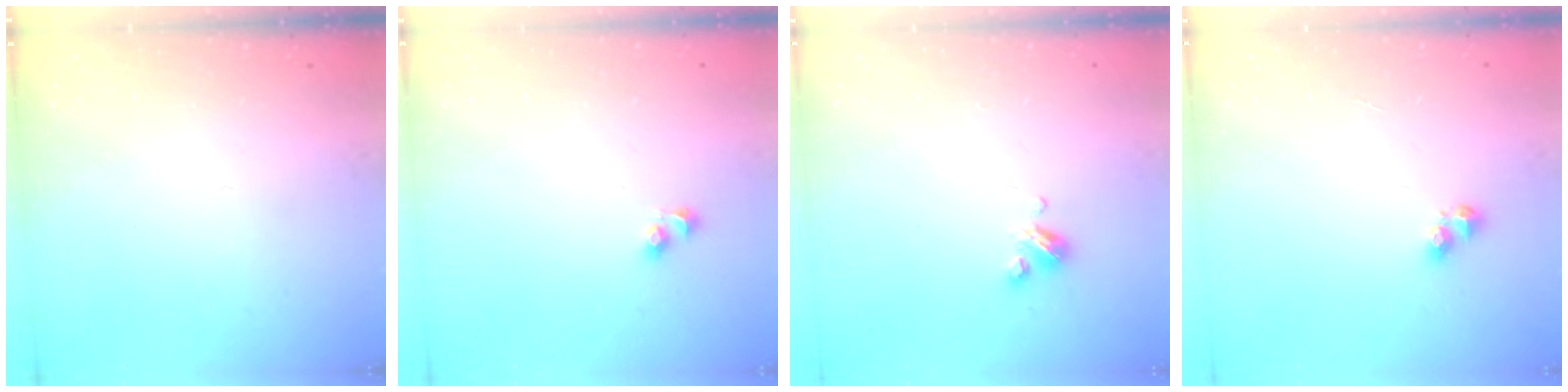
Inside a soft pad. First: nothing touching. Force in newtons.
{"total": 2.7, "press": 2.5, "slide": 1.2}
{"total": 4.0, "press": 4.0, "slide": 0.3}
{"total": 4.1, "press": 4.1, "slide": 0.6}